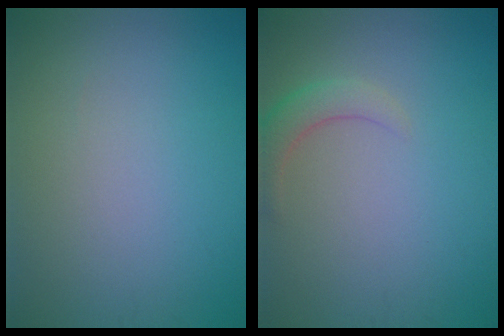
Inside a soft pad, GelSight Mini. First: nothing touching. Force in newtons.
{"total": 2.3, "press": 2.3, "slide": 0.3}